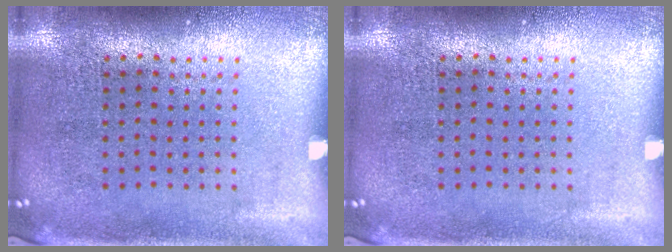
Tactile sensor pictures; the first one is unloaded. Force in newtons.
{"total": 0.0}